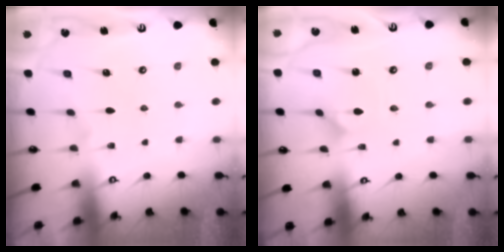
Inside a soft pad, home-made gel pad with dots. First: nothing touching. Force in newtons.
{"total": 0.9, "press": 0.9, "slide": 0.0}